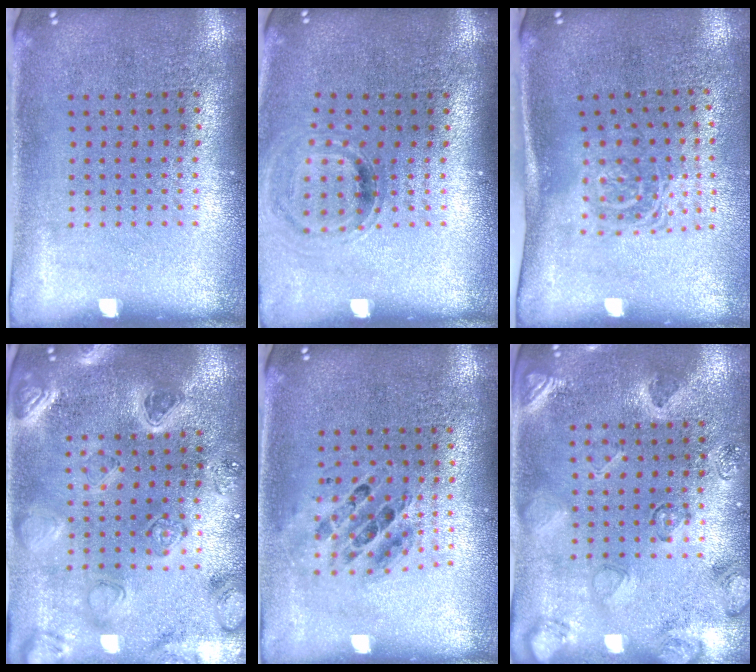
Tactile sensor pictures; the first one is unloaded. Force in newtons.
{"total": 0.9, "press": 0.8, "slide": 0.2}
{"total": 1.6, "press": 1.2, "slide": 1.1}
{"total": 2.2, "press": 2.2, "slide": 0.2}
{"total": 0.8, "press": 0.8, "slide": 0.0}
{"total": 2.3, "press": 1.8, "slide": 1.4}